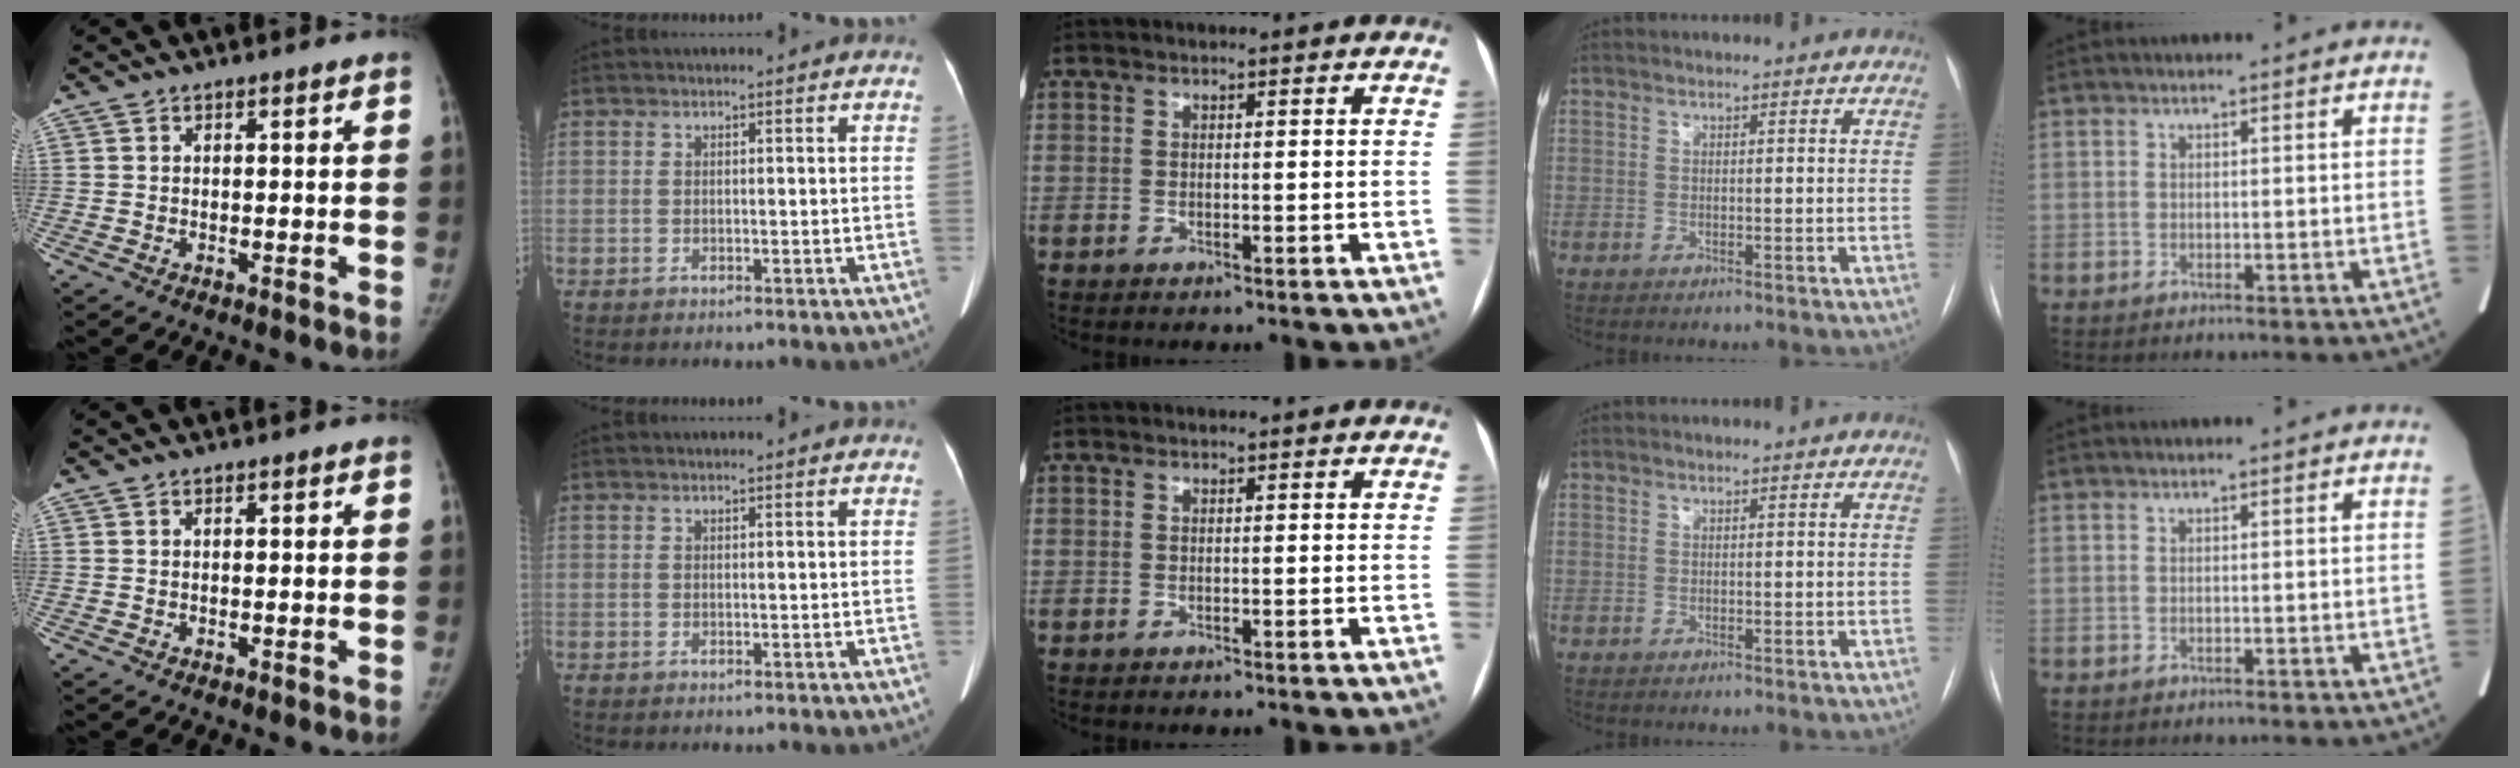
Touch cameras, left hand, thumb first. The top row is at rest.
{}